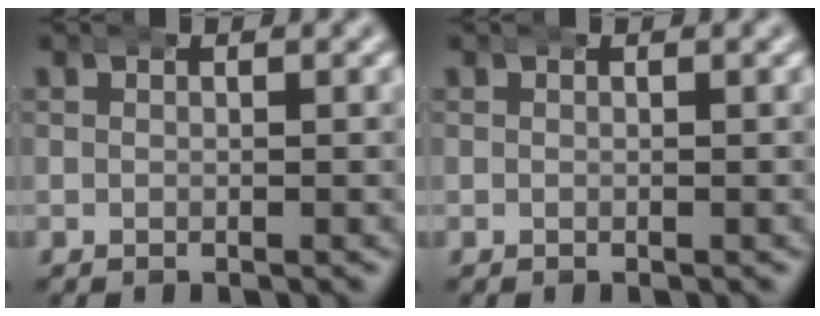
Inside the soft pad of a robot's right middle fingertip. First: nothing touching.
{"total": 0.0}